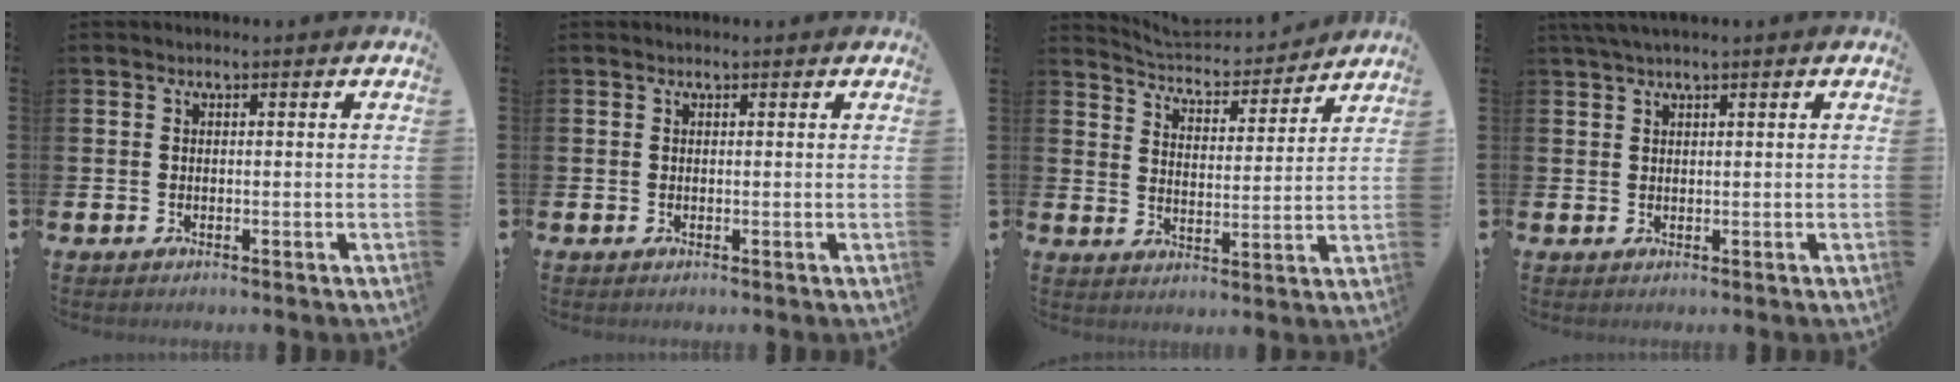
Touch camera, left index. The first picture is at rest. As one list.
[{"total": 0.0}, {"total": 5.2, "force": [5.1, 1.1, 0.4], "torque": [-0.036, -0.044, 0.085]}, {"total": 1.9, "force": [1.5, 0.0, 1.2], "torque": [-0.030, 0.005, 0.029]}]